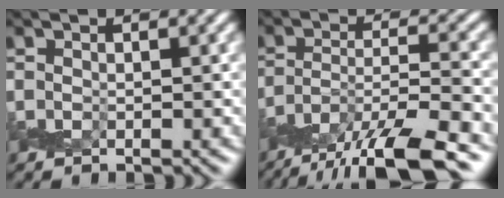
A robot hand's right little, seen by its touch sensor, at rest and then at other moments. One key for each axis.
{"total": 10.5, "fx": -7.9, "fy": 2.8, "fz": 6.3, "tx": -0.111, "ty": -0.019, "tz": -0.133}